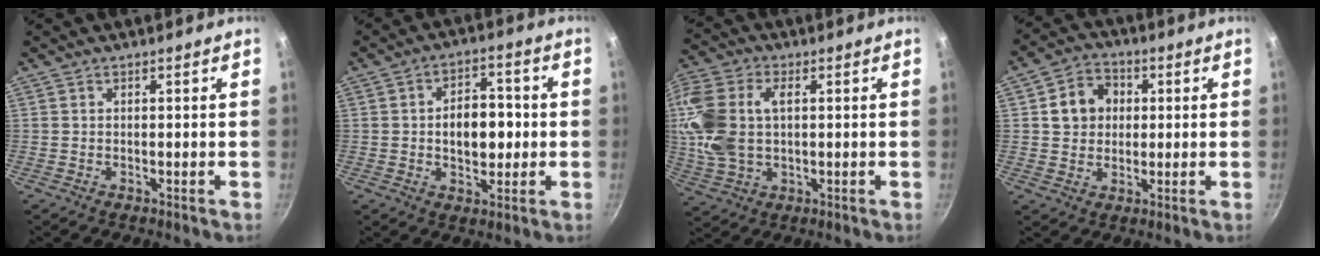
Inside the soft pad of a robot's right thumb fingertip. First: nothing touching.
{"total": 9.4, "force": [-0.1, 5.9, 7.4], "torque": [-0.081, 0.012, -0.004]}
{"total": 16.8, "force": [1.9, 10.5, 12.9], "torque": [-0.318, 0.010, 0.038]}
{"total": 8.7, "force": [1.4, 7.4, 4.3], "torque": [-0.043, 0.006, 0.017]}